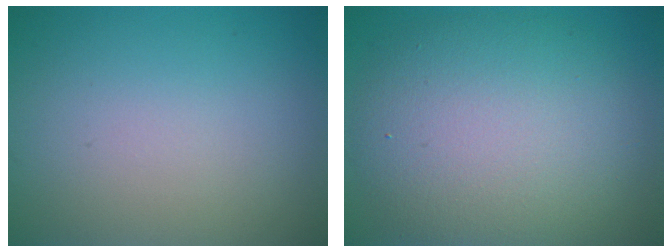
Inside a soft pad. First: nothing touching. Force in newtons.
{"total": 9.8, "press": 9.8, "slide": 0.7}